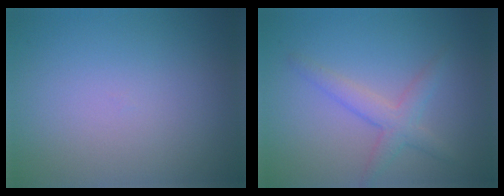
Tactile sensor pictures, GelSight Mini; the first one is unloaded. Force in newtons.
{"total": 2.2, "press": 2.2, "slide": 0.2}